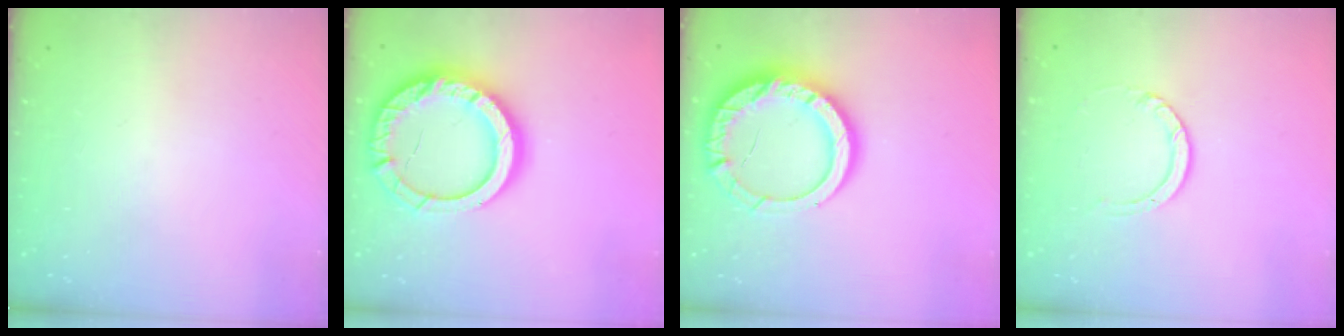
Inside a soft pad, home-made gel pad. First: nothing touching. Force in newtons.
{"total": 19.7, "press": 19.6, "slide": 1.7}
{"total": 16.9, "press": 16.8, "slide": 1.5}
{"total": 3.0, "press": 3.0, "slide": 0.3}